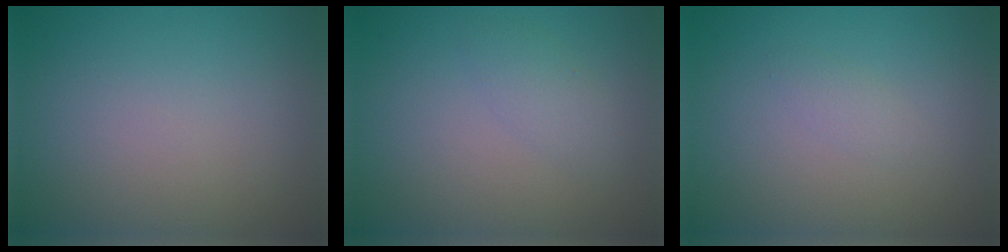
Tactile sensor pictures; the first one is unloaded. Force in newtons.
{"total": 0.7, "press": 0.7, "slide": 0.1}
{"total": 0.8, "press": 0.8, "slide": 0.1}